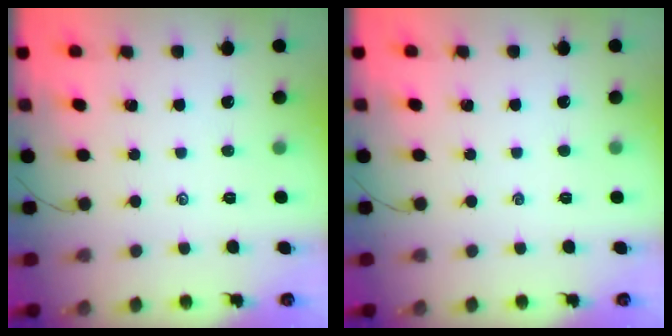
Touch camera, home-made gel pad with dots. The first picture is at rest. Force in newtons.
{"total": 0.0}